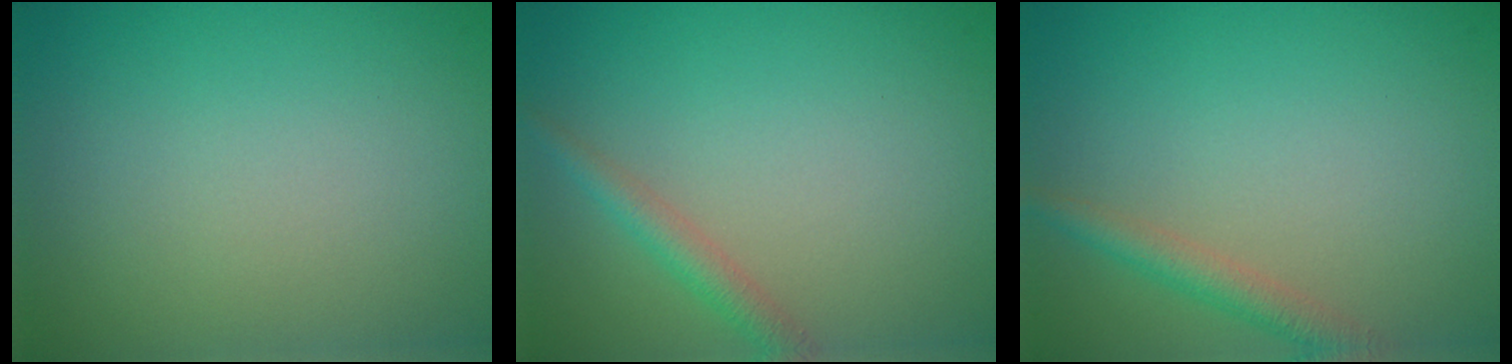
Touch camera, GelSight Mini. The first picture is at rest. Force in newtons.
{"total": 2.0, "press": 2.0, "slide": 0.0}
{"total": 2.3, "press": 2.3, "slide": 0.1}